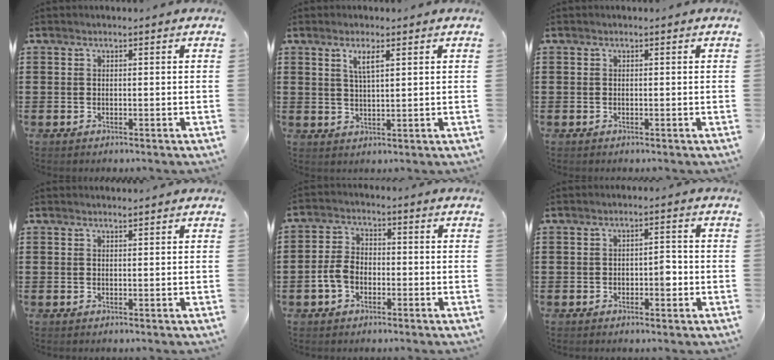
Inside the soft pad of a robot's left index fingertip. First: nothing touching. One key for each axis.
{"total": 3.3, "fx": 1.7, "fy": 0.8, "fz": 2.7, "tx": -0.058, "ty": 0.004, "tz": 0.028}
{"total": 0.0}
{"total": 0.9, "fx": 0.9, "fy": -0.1, "fz": 0.2, "tx": -0.005, "ty": -0.002, "tz": 0.018}
{"total": 4.6, "fx": -1.7, "fy": 3.1, "fz": 3.0, "tx": -0.078, "ty": 0.004, "tz": -0.037}
{"total": 2.7, "fx": -0.7, "fy": 1.3, "fz": 2.3, "tx": -0.036, "ty": 0.001, "tz": -0.016}